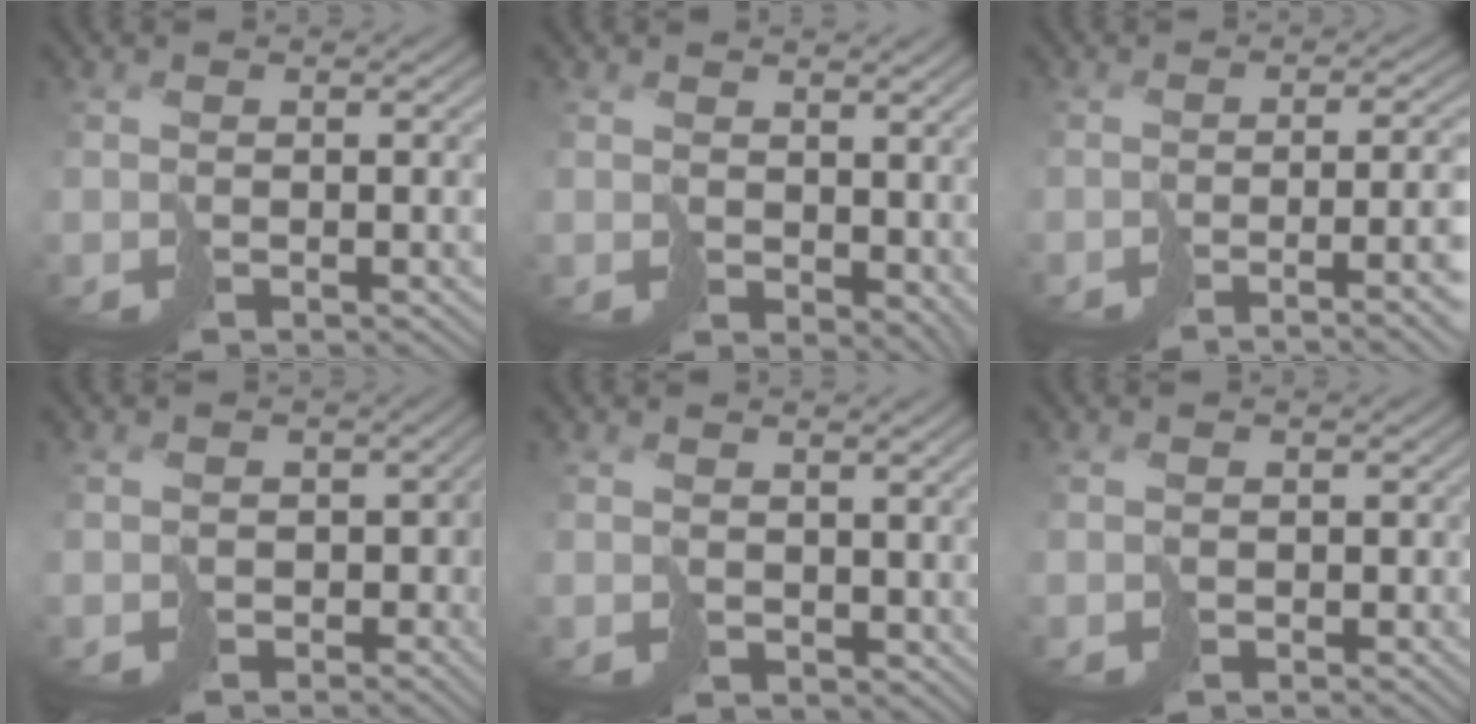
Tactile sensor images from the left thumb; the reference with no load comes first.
{"total": 5.1, "force": [1.4, 3.7, 3.3], "torque": [-0.071, -0.019, 0.035]}
{"total": 9.2, "force": [-3.1, 2.6, 8.3], "torque": [-0.094, -0.009, -0.045]}
{"total": 4.1, "force": [-1.4, 3.5, 1.6], "torque": [-0.032, -0.005, -0.030]}
{"total": 2.1, "force": [1.2, 1.5, 0.8], "torque": [-0.025, -0.002, 0.021]}
{"total": 1.2, "force": [-0.4, 1.2, 0.1], "torque": [-0.006, -0.004, -0.014]}